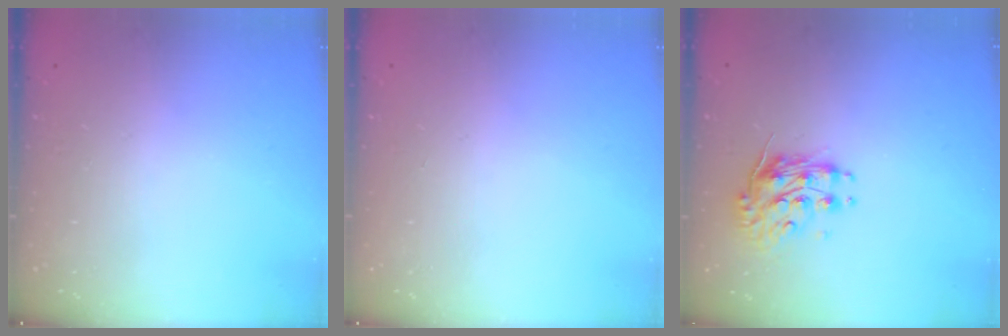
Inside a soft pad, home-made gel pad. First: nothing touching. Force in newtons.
{"total": 0.0}
{"total": 8.9, "press": 8.9, "slide": 0.3}